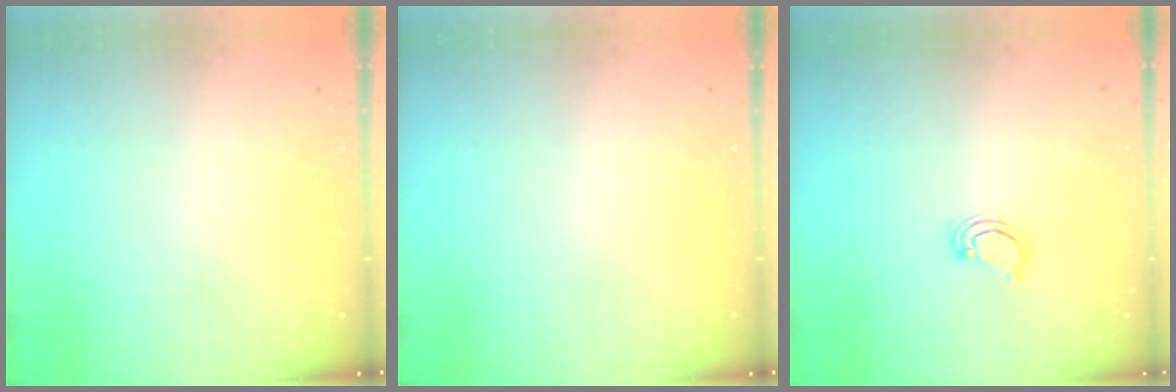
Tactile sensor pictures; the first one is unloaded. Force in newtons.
{"total": 0.0}
{"total": 2.8, "press": 2.8, "slide": 0.2}